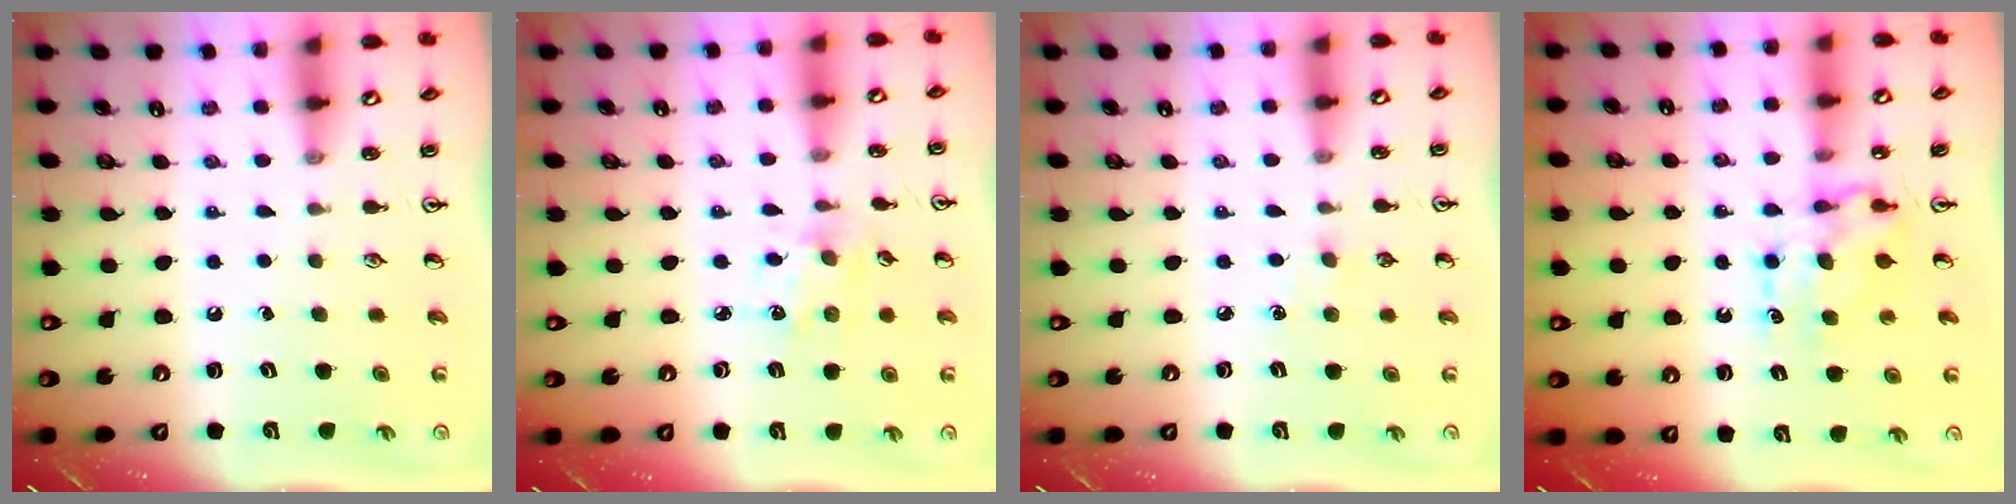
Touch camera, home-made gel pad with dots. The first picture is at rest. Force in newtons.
{"total": 1.7, "press": 1.7, "slide": 0.3}
{"total": 2.9, "press": 2.9, "slide": 0.5}
{"total": 6.6, "press": 6.6, "slide": 0.5}